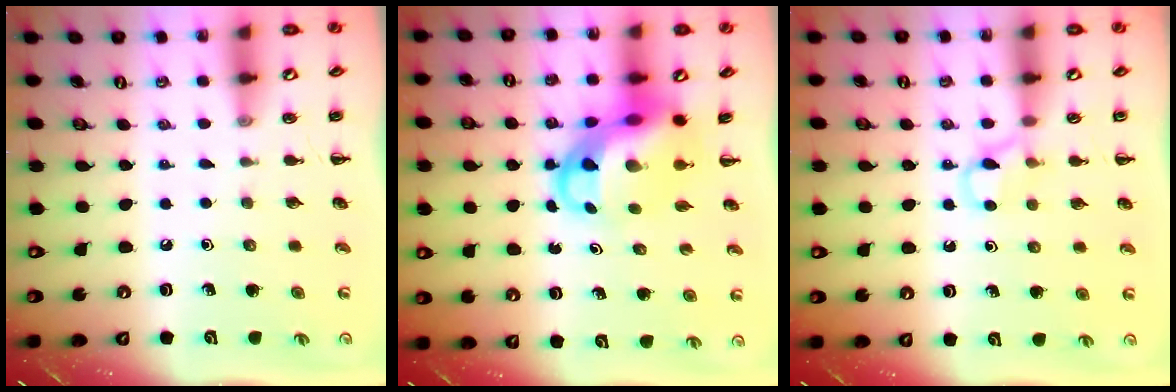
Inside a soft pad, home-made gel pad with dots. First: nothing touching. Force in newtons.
{"total": 8.3, "press": 8.2, "slide": 1.3}
{"total": 5.3, "press": 5.1, "slide": 1.6}